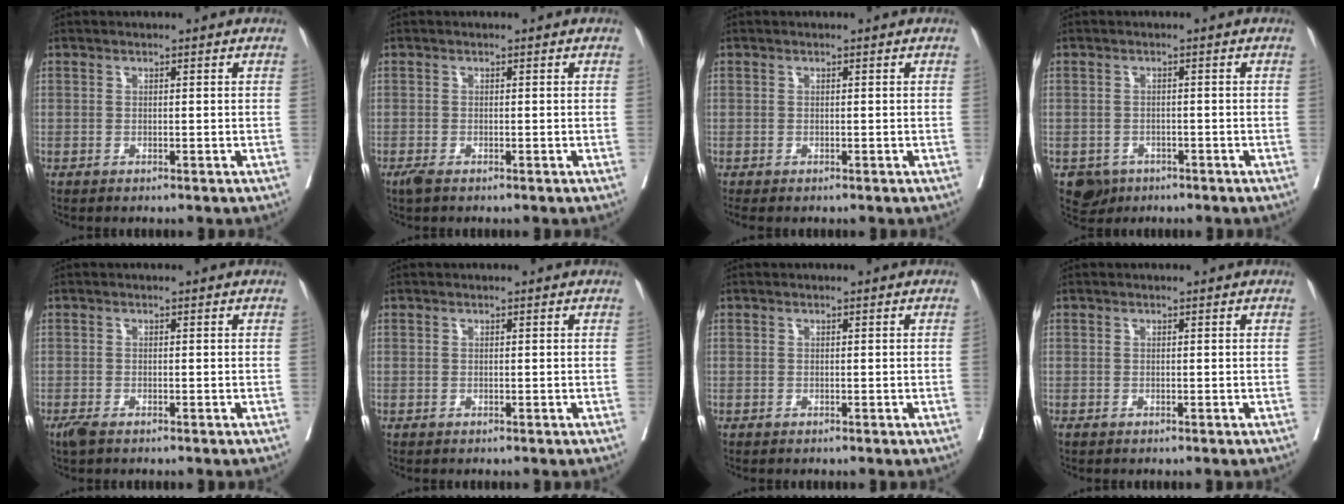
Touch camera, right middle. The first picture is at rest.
{"total": 1.3, "force": [-0.9, 0.3, 0.9], "torque": [-0.022, -0.006, -0.017]}
{"total": 1.4, "force": [-1.2, 0.5, 0.5], "torque": [-0.008, -0.005, -0.018]}
{"total": 3.4, "force": [-2.0, 2.7, 0.5], "torque": [-0.003, 0.005, -0.029]}
{"total": 1.8, "force": [-1.3, 0.6, 1.2], "torque": [-0.027, -0.006, -0.023]}
{"total": 0.0}
{"total": 0.0}
{"total": 0.0}